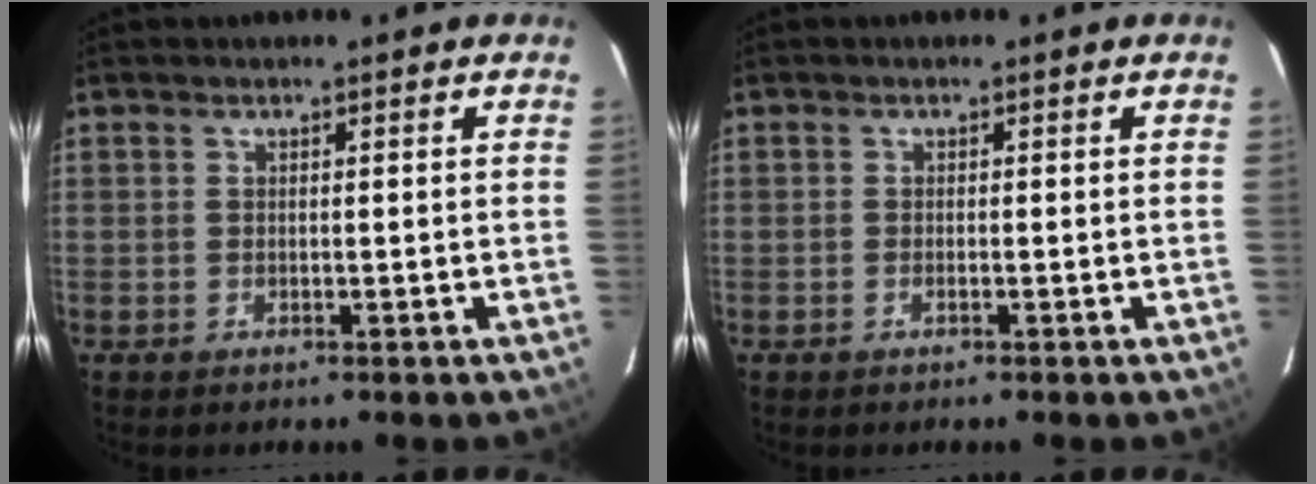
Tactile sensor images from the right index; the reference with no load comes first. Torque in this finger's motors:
{"motor_torque": [-0.14, -0.11, -0.06, -0.01]}